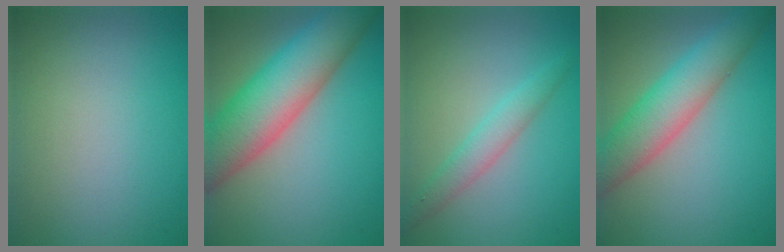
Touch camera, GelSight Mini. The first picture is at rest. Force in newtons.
{"total": 9.8, "press": 9.8, "slide": 0.5}
{"total": 2.5, "press": 2.5, "slide": 0.1}
{"total": 6.3, "press": 6.3, "slide": 0.2}